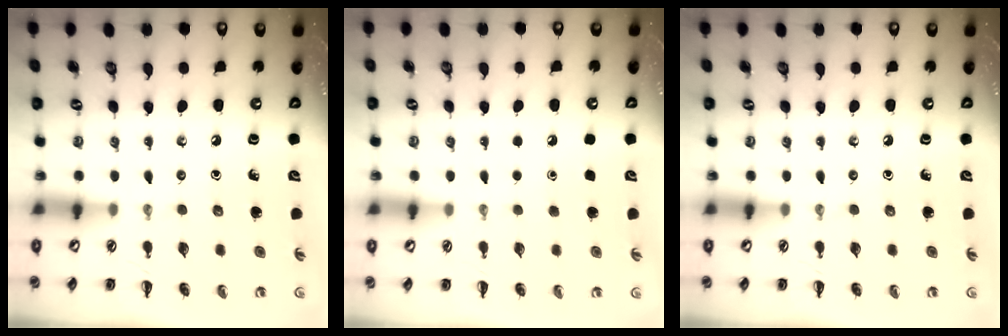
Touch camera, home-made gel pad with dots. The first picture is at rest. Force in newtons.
{"total": 1.8, "press": 1.8, "slide": 0.1}
{"total": 0.0}